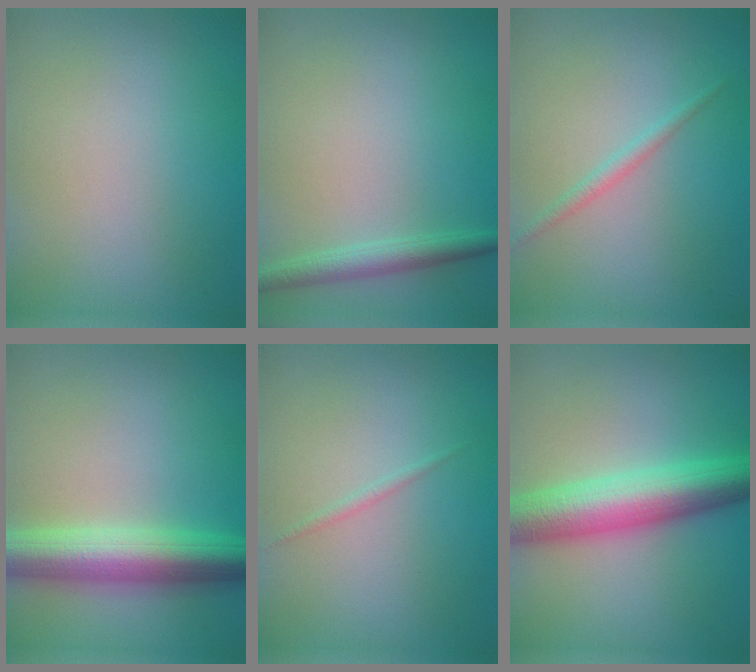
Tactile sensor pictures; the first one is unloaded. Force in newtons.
{"total": 2.2, "press": 2.2, "slide": 0.1}
{"total": 1.2, "press": 1.2, "slide": 0.0}
{"total": 7.2, "press": 7.2, "slide": 0.1}
{"total": 0.6, "press": 0.6, "slide": 0.1}
{"total": 7.9, "press": 7.9, "slide": 0.1}